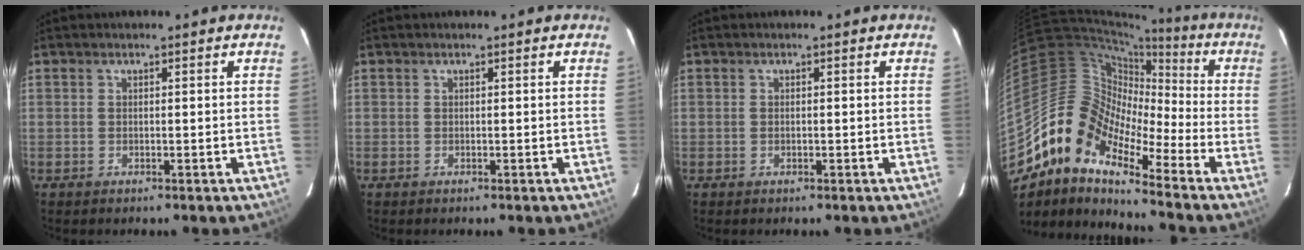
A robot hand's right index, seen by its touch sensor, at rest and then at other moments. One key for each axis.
{"total": 0.0}
{"total": 0.0}
{"total": 13.3, "fx": -9.3, "fy": 6.0, "fz": 7.4, "tx": -0.115, "ty": 0.014, "tz": -0.201}